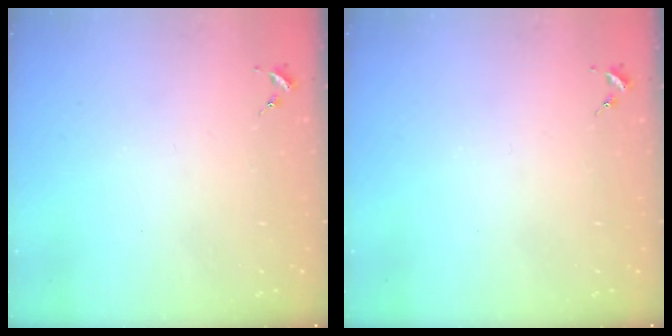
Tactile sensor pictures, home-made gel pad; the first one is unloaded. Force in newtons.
{"total": 0.0}